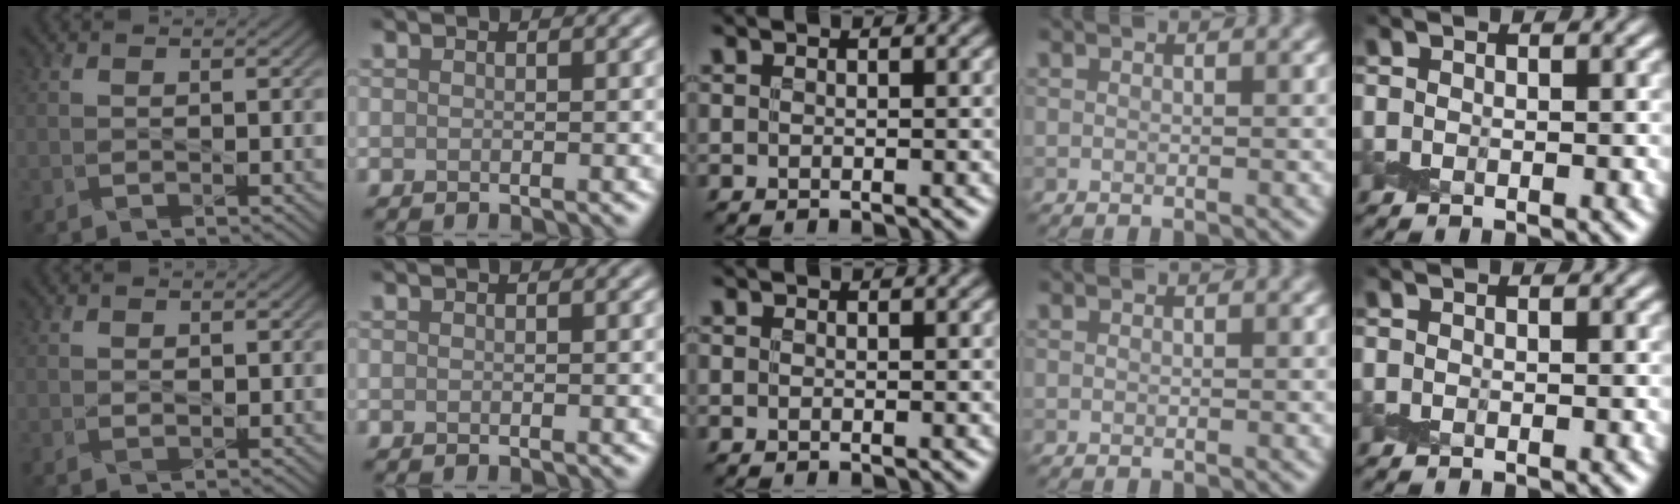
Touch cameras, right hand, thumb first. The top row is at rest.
{"thumb": {"total": 0.7, "force": [0.5, 0.4, 0.4], "torque": [-0.009, -0.003, 0.010]}}